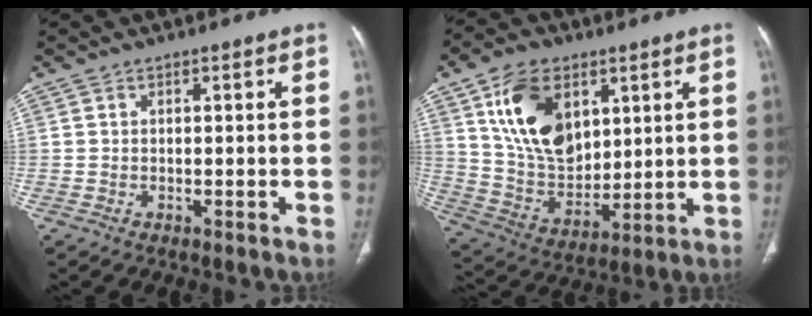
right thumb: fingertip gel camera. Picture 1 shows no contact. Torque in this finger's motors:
{"motor_torque": [1.67, 3.05, 1.76, 0.27, 0.17]}